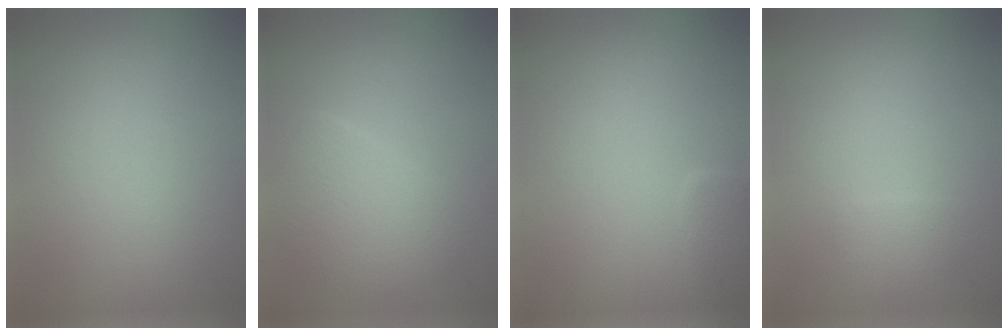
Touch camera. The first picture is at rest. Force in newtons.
{"total": 3.5, "press": 3.5, "slide": 0.1}
{"total": 1.4, "press": 1.4, "slide": 0.1}
{"total": 1.2, "press": 1.1, "slide": 0.3}